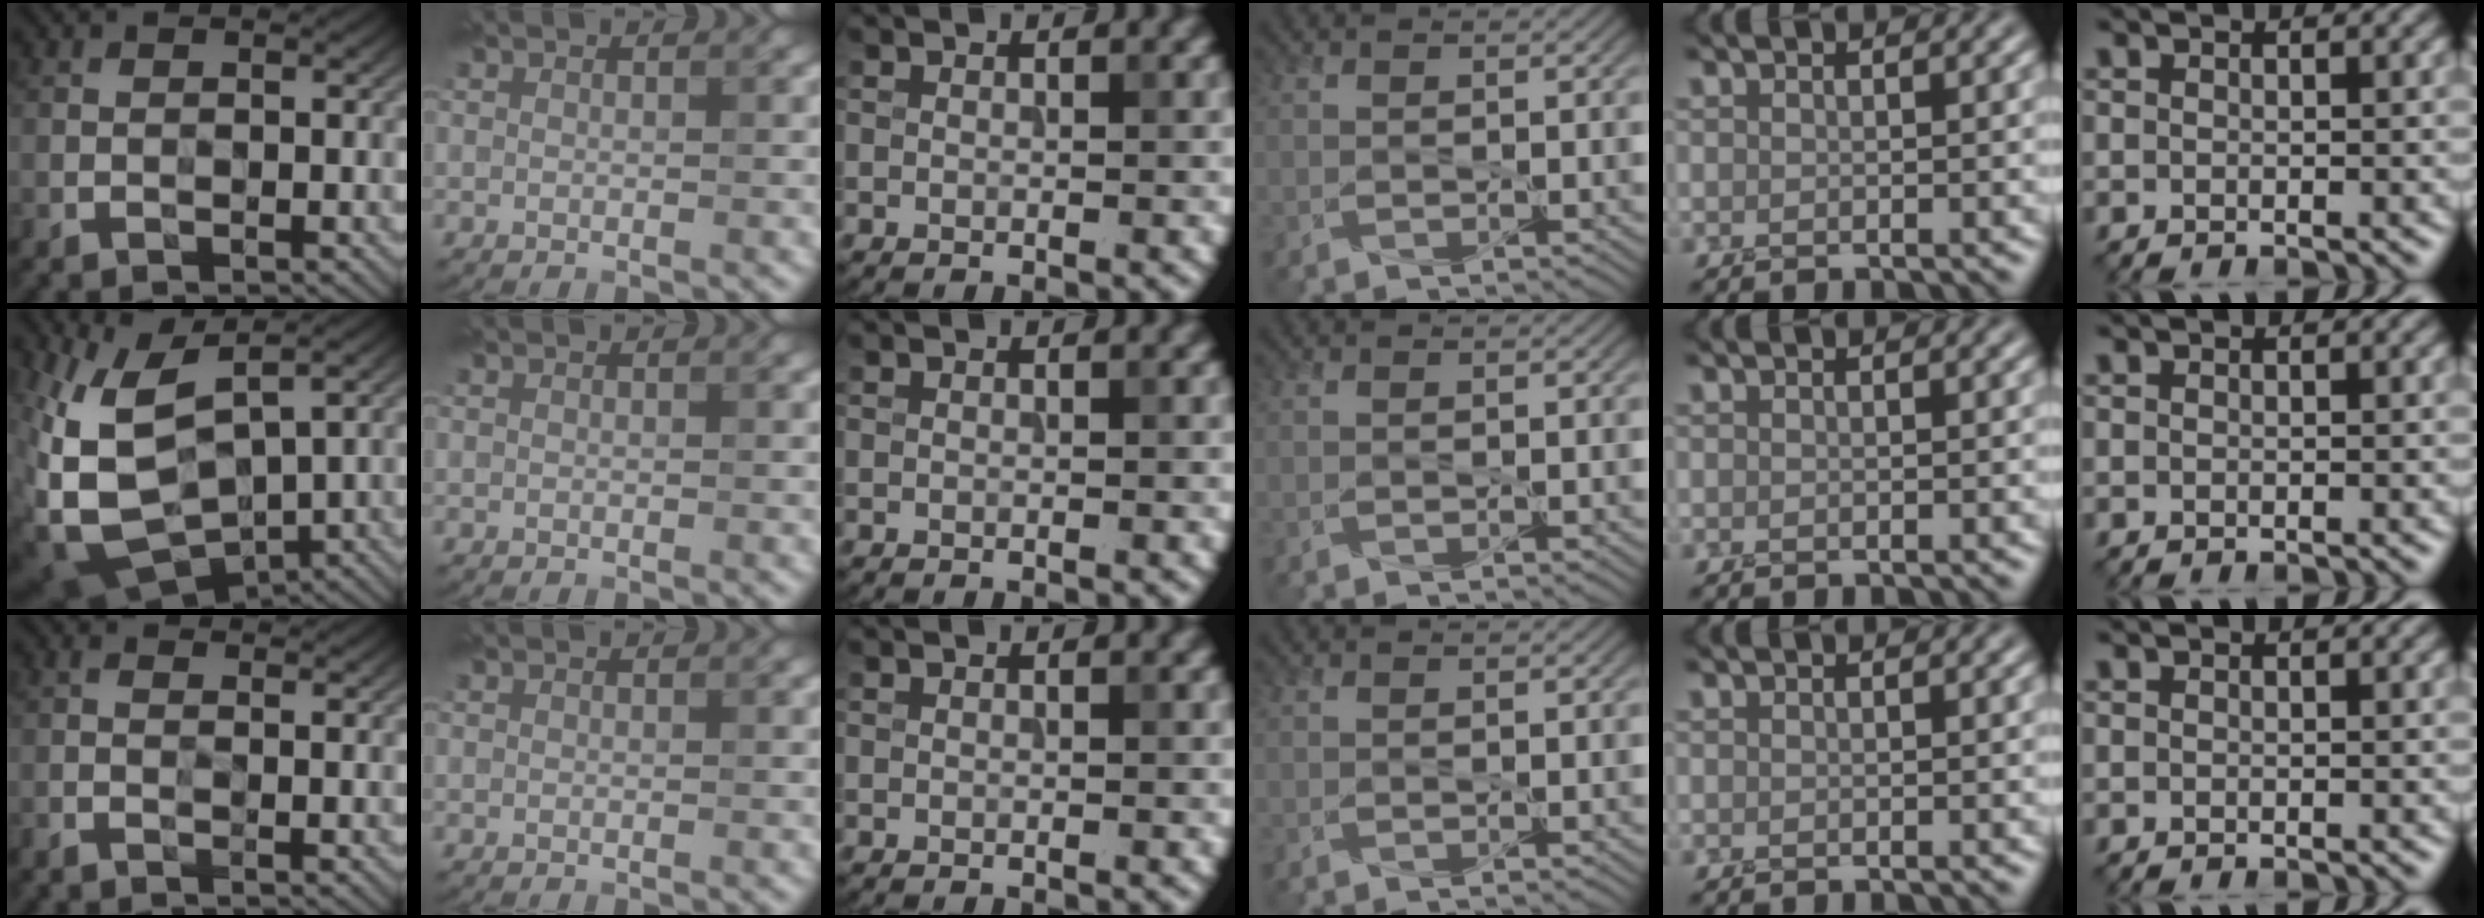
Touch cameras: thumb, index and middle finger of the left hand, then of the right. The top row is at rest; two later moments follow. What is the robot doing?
{"motion": "peel", "object": "tape"}